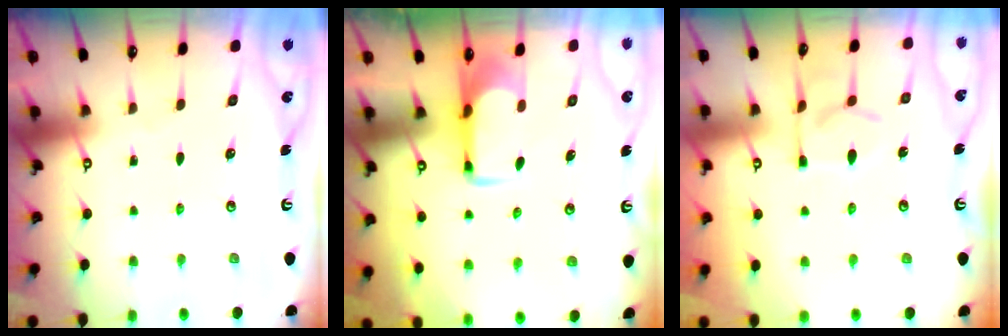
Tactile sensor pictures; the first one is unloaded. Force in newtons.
{"total": 2.1, "press": 2.1, "slide": 0.4}
{"total": 3.6, "press": 3.5, "slide": 0.8}